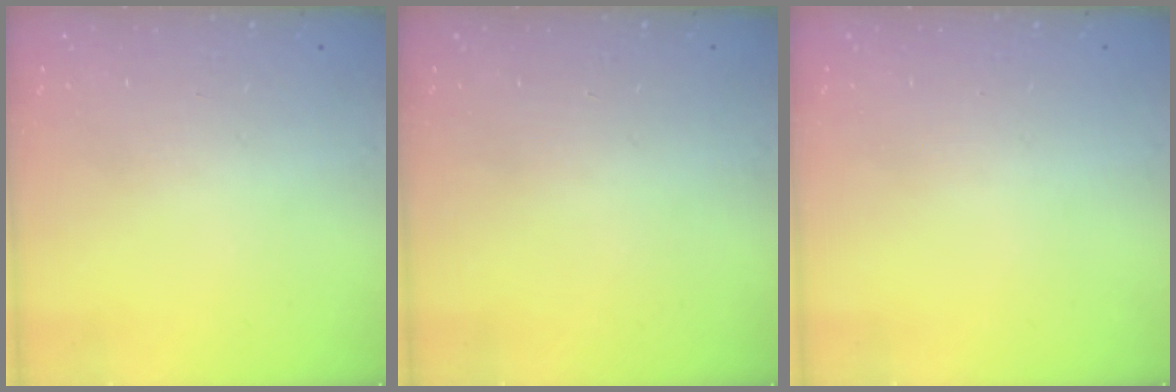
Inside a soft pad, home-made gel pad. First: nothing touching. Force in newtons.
{"total": 0.0}
{"total": 0.0}